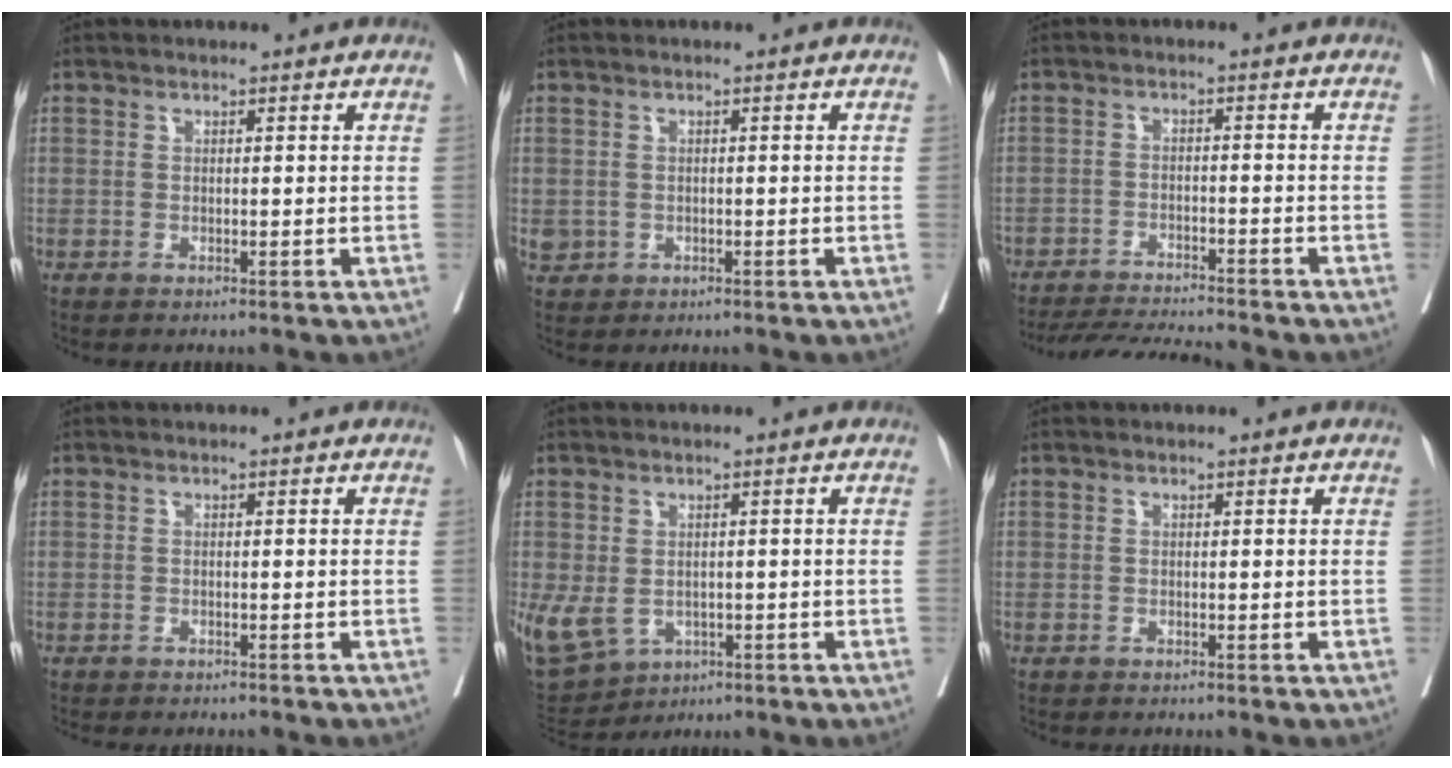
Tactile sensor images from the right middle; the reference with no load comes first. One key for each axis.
{"total": 1.8, "fx": -0.3, "fy": 1.7, "fz": 0.4, "tx": -0.003, "ty": 0.004, "tz": 0.003}
{"total": 10.5, "fx": -10.0, "fy": 0.1, "fz": 3.4, "tx": -0.045, "ty": -0.011, "tz": -0.155}
{"total": 6.1, "fx": -5.5, "fy": 1.4, "fz": 2.3, "tx": -0.027, "ty": -0.006, "tz": -0.071}
{"total": 14.8, "fx": -5.0, "fy": 11.8, "fz": 7.4, "tx": -0.205, "ty": -0.005, "tz": -0.061}
{"total": 1.8, "fx": -1.6, "fy": 0.4, "fz": 0.7, "tx": -0.016, "ty": -0.005, "tz": -0.019}